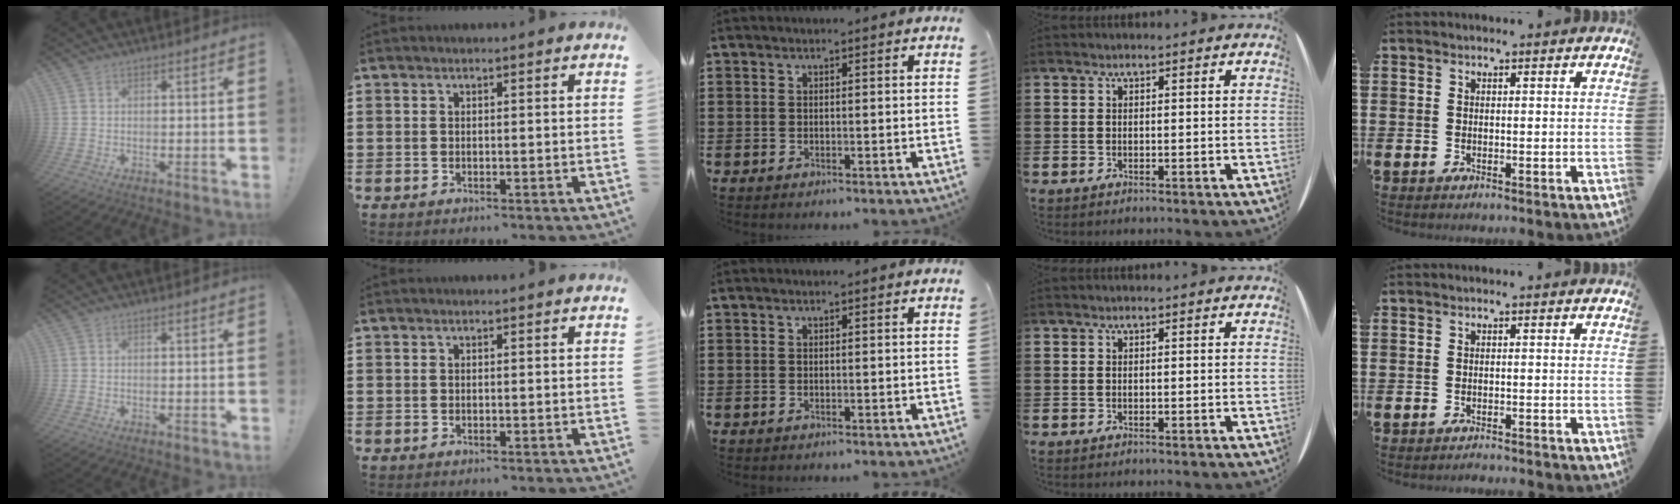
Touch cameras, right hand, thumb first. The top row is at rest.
{"little": {"total": 0.9, "force": [-0.9, -0.1, 0.0], "torque": [-0.002, 0.000, -0.018]}}